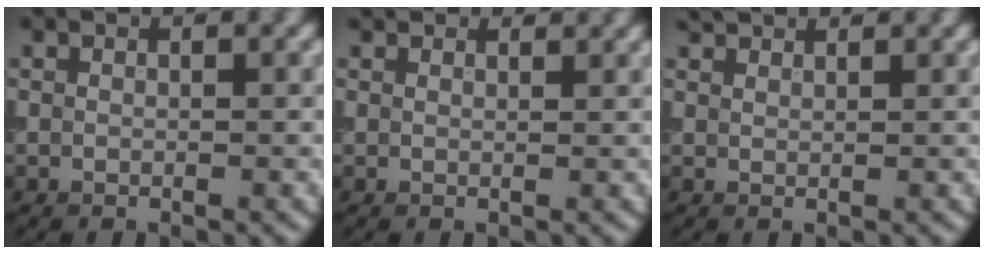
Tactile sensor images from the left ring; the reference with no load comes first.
{"total": 2.5, "force": [2.4, 0.7, 0.6], "torque": [-0.014, -0.001, 0.029]}
{"total": 2.5, "force": [2.3, 0.4, 0.7], "torque": [-0.015, 0.005, 0.033]}